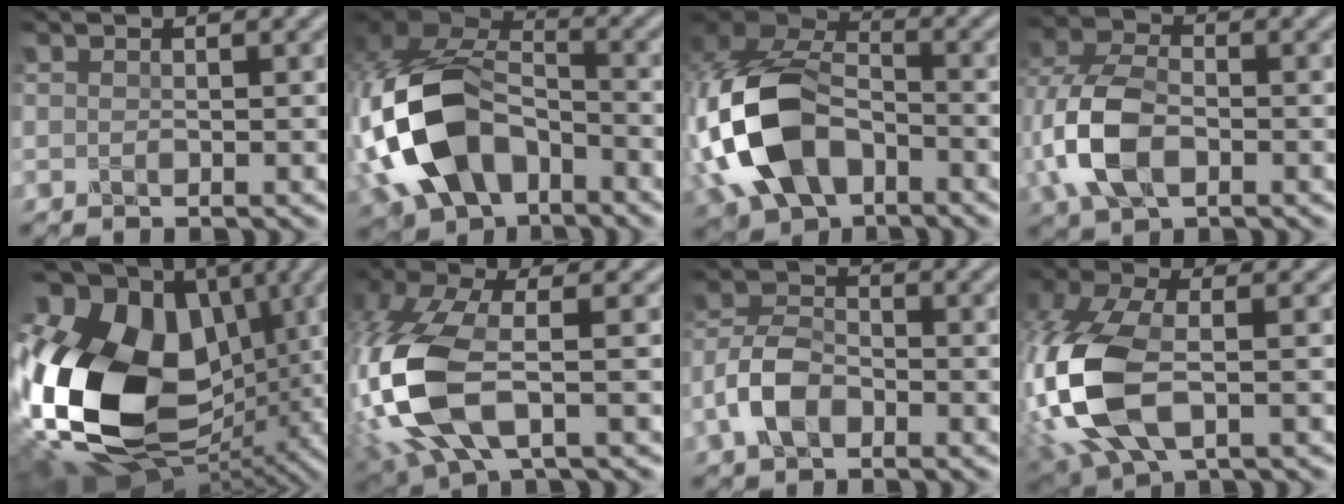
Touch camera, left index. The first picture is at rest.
{"total": 12.3, "force": [-4.5, 8.1, 8.1], "torque": [-0.179, -0.002, -0.093]}
{"total": 11.7, "force": [-4.1, 7.7, 7.8], "torque": [-0.179, -0.003, -0.086]}
{"total": 8.1, "force": [-2.0, 5.2, 5.9], "torque": [-0.157, -0.004, -0.050]}
{"total": 19.2, "force": [-1.6, 12.8, 14.2], "torque": [-0.299, -0.004, -0.026]}
{"total": 9.6, "force": [-2.3, 4.3, 8.2], "torque": [-0.213, -0.003, -0.061]}
{"total": 4.5, "force": [-2.2, 2.7, 2.8], "torque": [-0.063, 0.006, -0.053]}
{"total": 11.1, "force": [-2.1, 6.0, 9.1], "torque": [-0.242, -0.003, -0.051]}